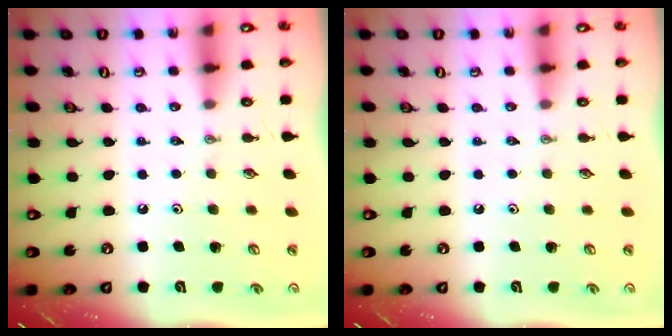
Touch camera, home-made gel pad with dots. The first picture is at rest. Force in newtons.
{"total": 0.0}